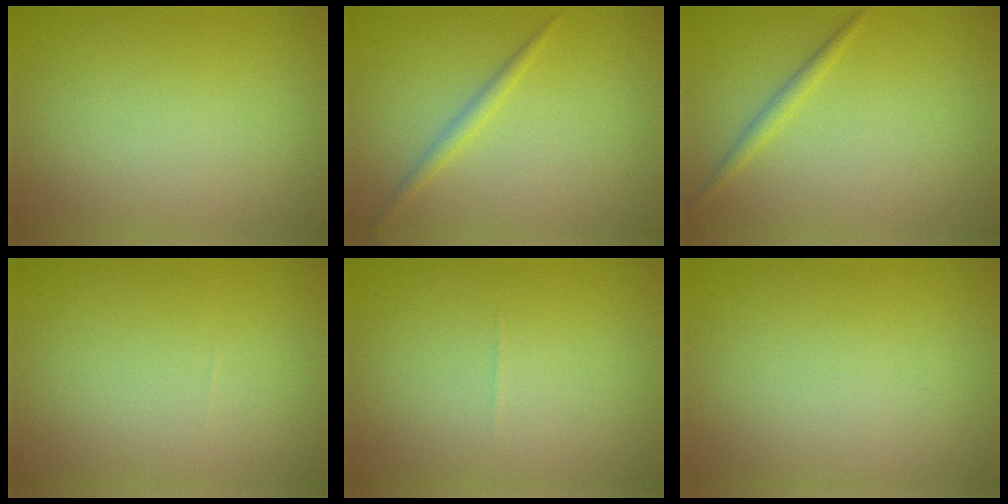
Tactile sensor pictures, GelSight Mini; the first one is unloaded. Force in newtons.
{"total": 1.3, "press": 1.3, "slide": 0.1}
{"total": 1.2, "press": 1.2, "slide": 0.0}
{"total": 0.0}
{"total": 0.0}
{"total": 0.0}